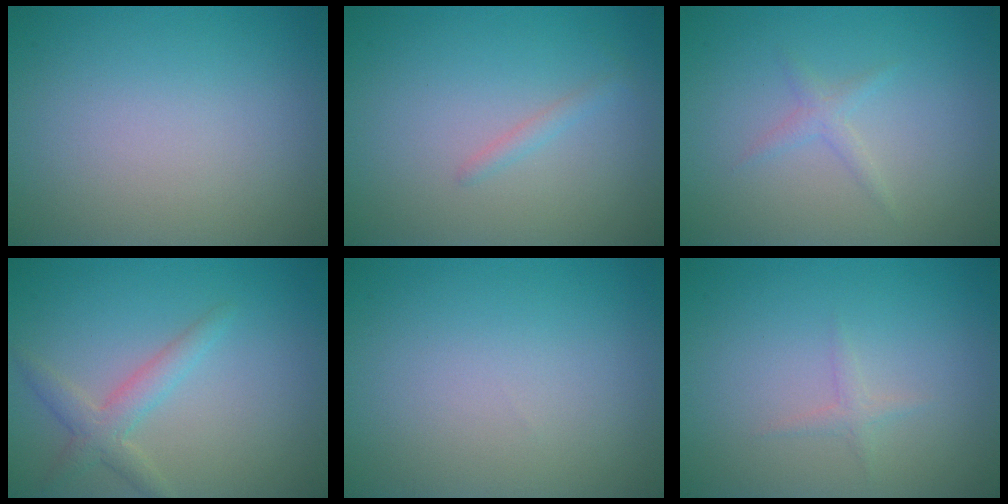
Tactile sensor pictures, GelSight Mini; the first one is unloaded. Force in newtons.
{"total": 0.8, "press": 0.8, "slide": 0.1}
{"total": 1.1, "press": 1.1, "slide": 0.0}
{"total": 2.5, "press": 2.5, "slide": 0.2}
{"total": 0.0}
{"total": 0.8, "press": 0.8, "slide": 0.1}